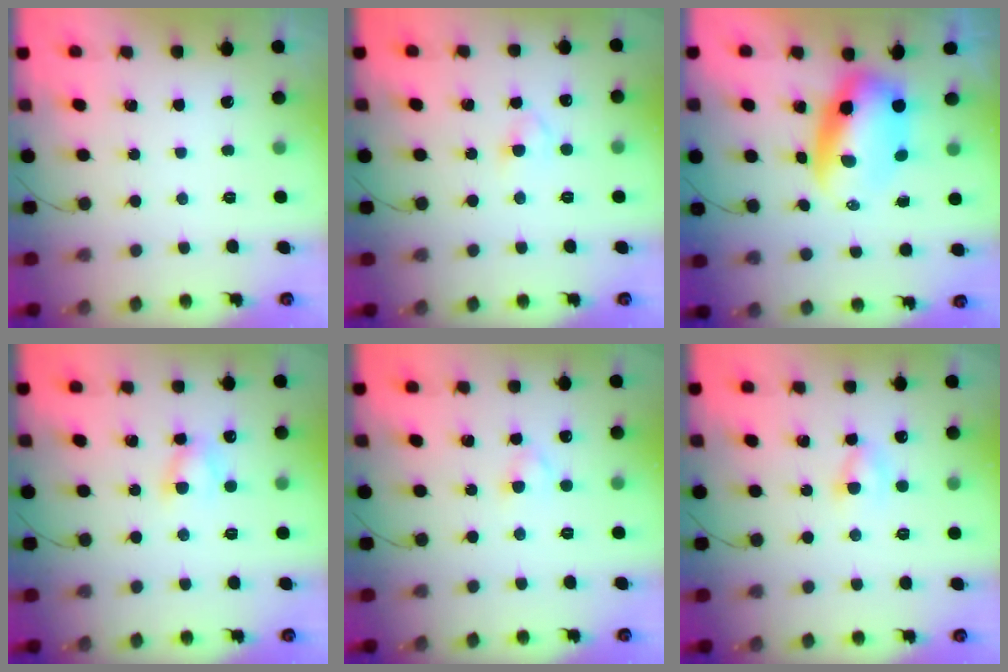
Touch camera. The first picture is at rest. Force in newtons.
{"total": 2.9, "press": 2.7, "slide": 1.1}
{"total": 8.0, "press": 7.7, "slide": 2.0}
{"total": 4.8, "press": 4.7, "slide": 1.2}
{"total": 3.0, "press": 2.7, "slide": 1.2}
{"total": 2.9, "press": 2.6, "slide": 1.2}